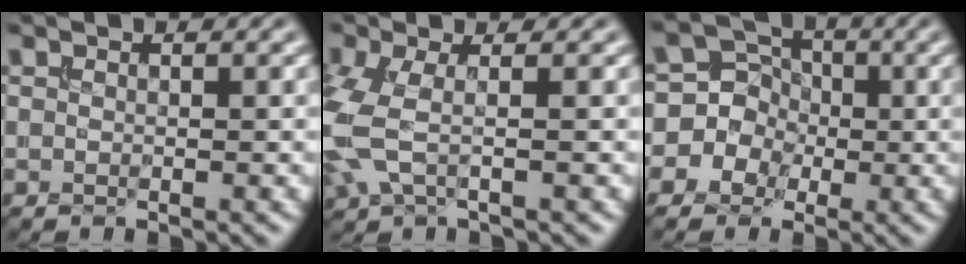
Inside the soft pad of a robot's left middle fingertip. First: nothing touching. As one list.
[{"total": 4.8, "force": [-0.5, 2.3, 4.2], "torque": [-0.125, -0.003, -0.016]}, {"total": 6.3, "force": [-0.6, 6.1, 1.5], "torque": [-0.016, 0.039, -0.052]}]